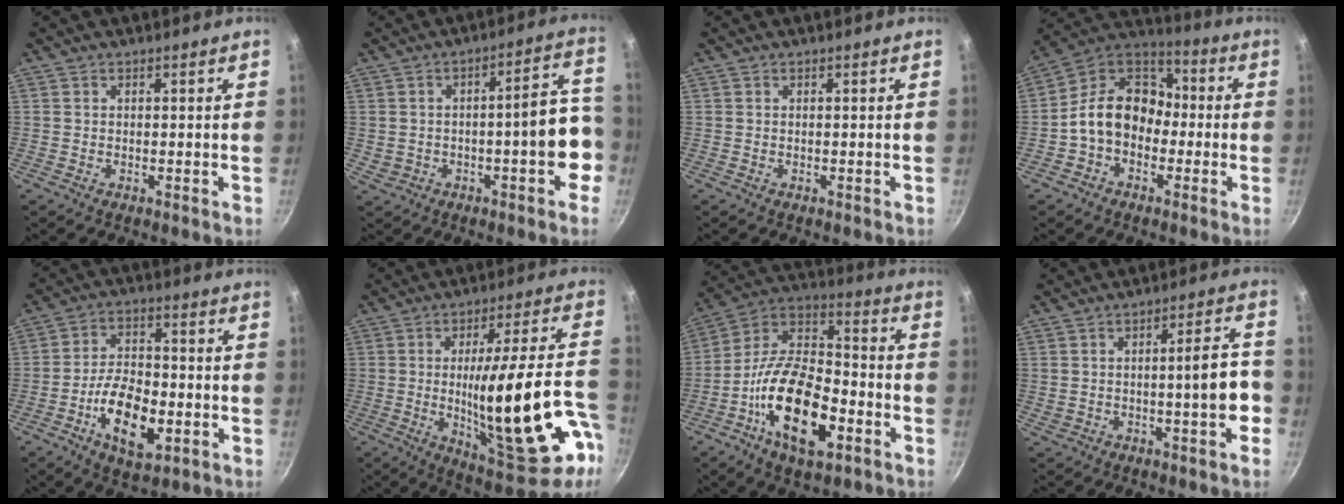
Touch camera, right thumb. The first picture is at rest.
{"total": 10.9, "force": [-2.2, 4.7, 9.6], "torque": [-0.101, 0.053, -0.022]}
{"total": 0.0}
{"total": 13.6, "force": [-2.4, 10.4, 8.4], "torque": [-0.098, 0.051, -0.067]}
{"total": 12.9, "force": [-4.3, 6.6, 10.3], "torque": [-0.167, 0.023, -0.072]}
{"total": 25.9, "force": [-6.2, 6.9, 24.2], "torque": [-0.334, 0.012, -0.065]}
{"total": 21.5, "force": [-8.0, 10.6, 16.9], "torque": [-0.292, 0.044, -0.160]}
{"total": 8.1, "force": [-2.0, 2.0, 7.6], "torque": [-0.091, 0.031, -0.022]}